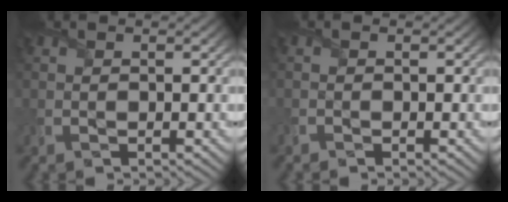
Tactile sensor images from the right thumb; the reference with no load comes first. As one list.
[{"total": 0.6, "force": [-0.6, 0.1, 0.0], "torque": [-0.001, -0.002, -0.013]}]